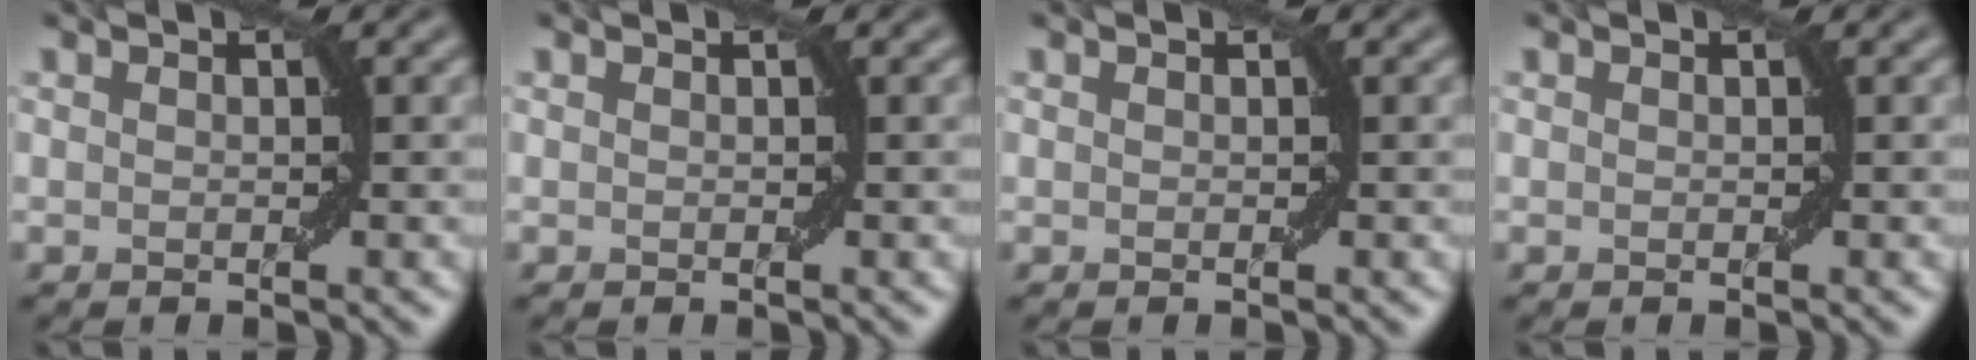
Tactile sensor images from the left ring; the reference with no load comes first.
{"total": 0.0}
{"total": 0.0}
{"total": 0.0}